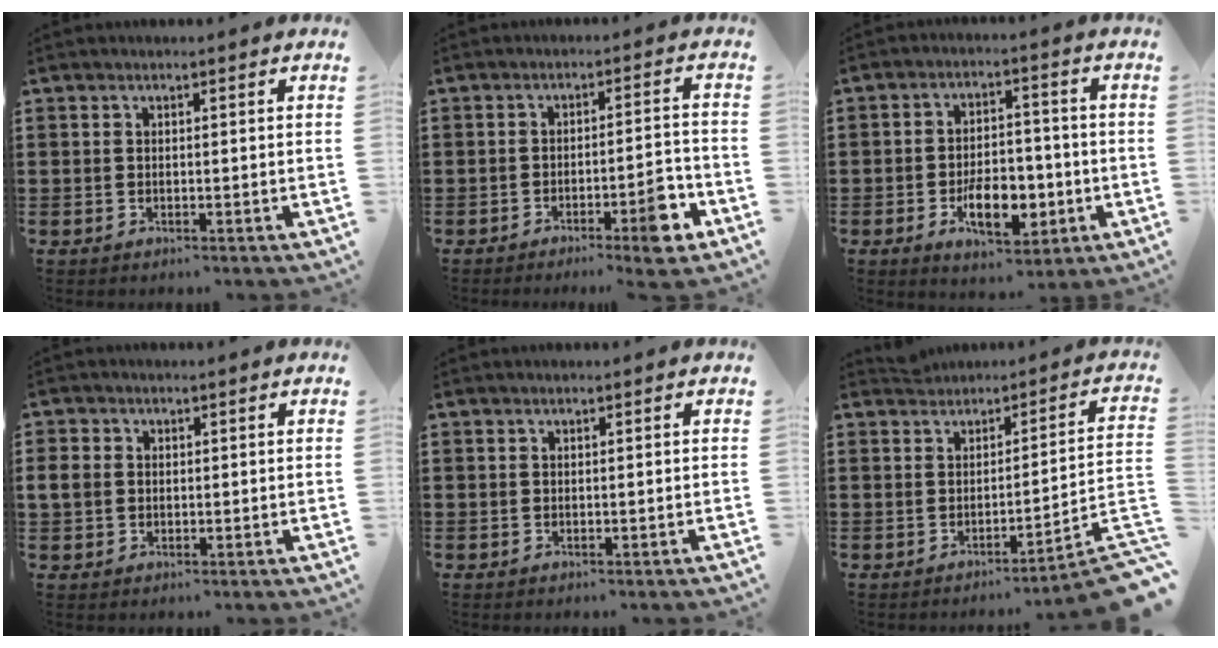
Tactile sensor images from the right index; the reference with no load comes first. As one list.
[{"total": 6.5, "force": [-3.6, 1.1, 5.3], "torque": [-0.080, 0.003, -0.057]}, {"total": 8.4, "force": [-2.9, 4.6, 6.4], "torque": [-0.100, 0.004, -0.052]}, {"total": 2.3, "force": [0.1, 2.1, 1.1], "torque": [-0.036, 0.004, -0.003]}, {"total": 0.0}, {"total": 4.0, "force": [-2.0, -0.1, 3.4], "torque": [-0.055, -0.022, -0.040]}]